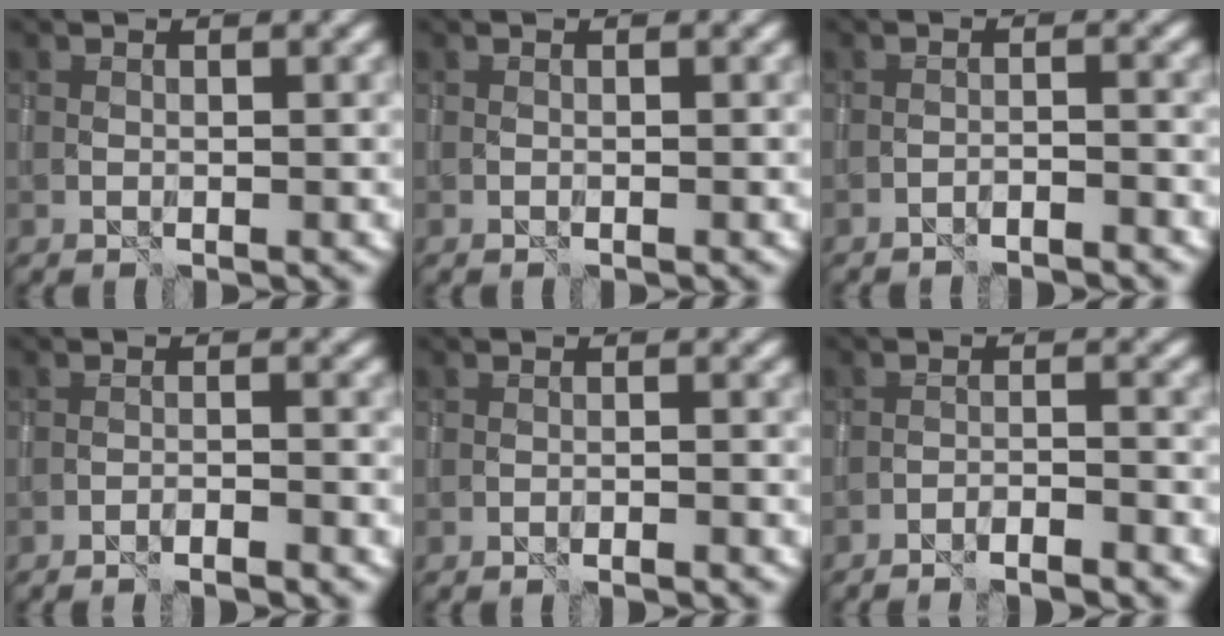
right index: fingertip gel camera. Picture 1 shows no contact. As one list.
[{"total": 0.0}, {"total": 1.8, "force": [-1.7, 0.1, 0.8], "torque": [-0.008, 0.009, -0.030]}, {"total": 2.2, "force": [-1.9, 0.2, 1.1], "torque": [-0.019, 0.008, -0.034]}, {"total": 1.5, "force": [-1.2, 0.1, 0.7], "torque": [-0.014, 0.008, -0.024]}, {"total": 3.3, "force": [-3.0, 0.3, 1.3], "torque": [-0.020, 0.006, -0.048]}]